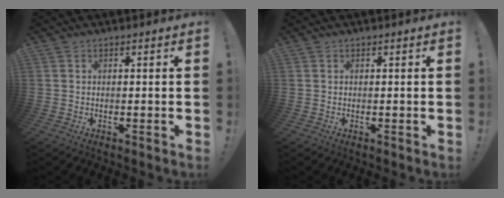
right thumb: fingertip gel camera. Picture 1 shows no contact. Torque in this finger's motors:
{"motor_torque": [0.01, 0.01, -0.02, -0.02, 0.04]}